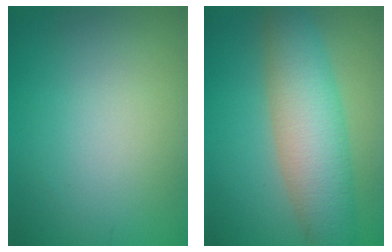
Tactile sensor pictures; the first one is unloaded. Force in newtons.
{"total": 7.5, "press": 7.5, "slide": 0.5}